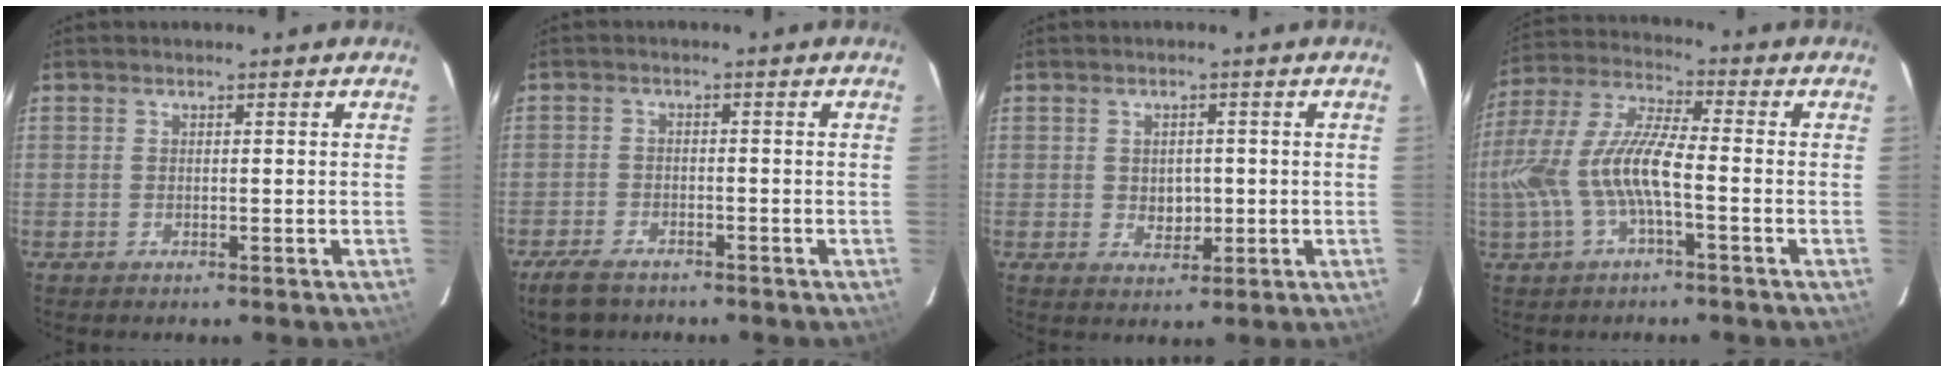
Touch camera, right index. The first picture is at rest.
{"total": 6.3, "force": [-4.9, 3.0, 2.5], "torque": [-0.075, -0.006, -0.085]}
{"total": 3.7, "force": [-0.1, 3.0, 2.2], "torque": [-0.035, 0.002, 0.004]}
{"total": 13.6, "force": [-3.2, 3.4, 12.8], "torque": [-0.264, 0.002, -0.058]}